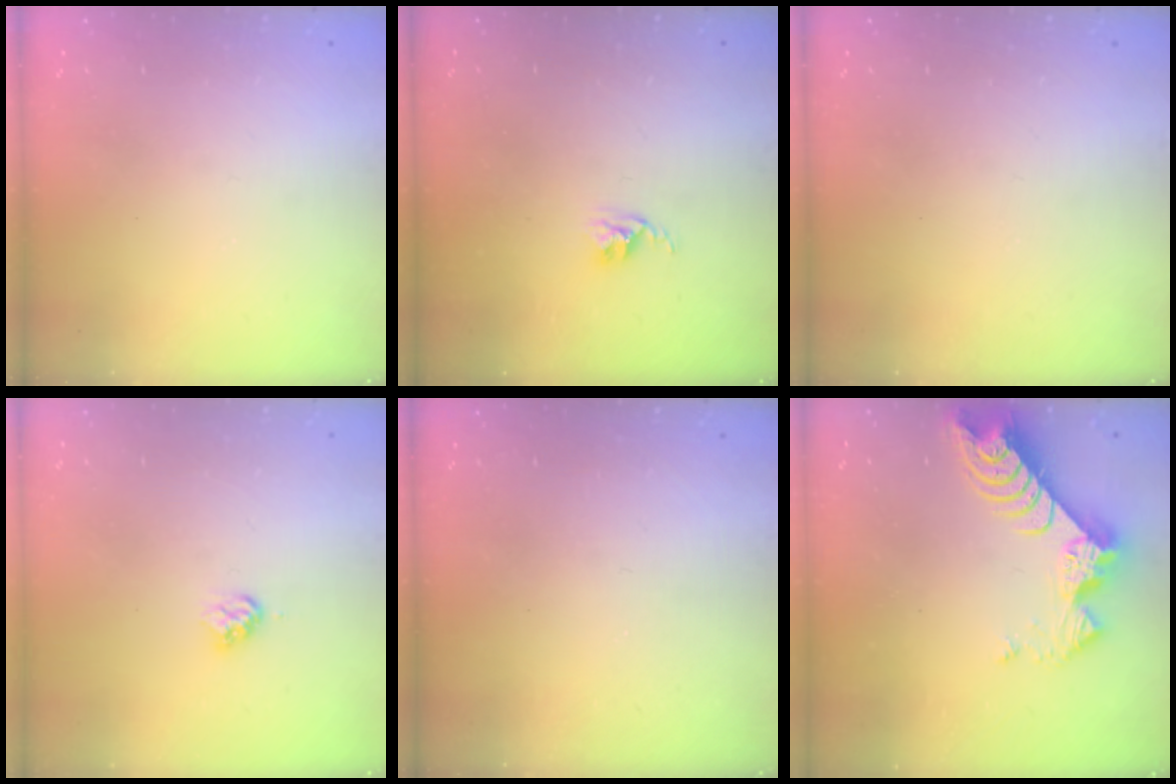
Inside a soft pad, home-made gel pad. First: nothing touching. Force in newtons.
{"total": 2.6, "press": 2.6, "slide": 0.4}
{"total": 0.0}
{"total": 3.2, "press": 3.2, "slide": 0.4}
{"total": 0.0}
{"total": 9.5, "press": 9.5, "slide": 0.8}